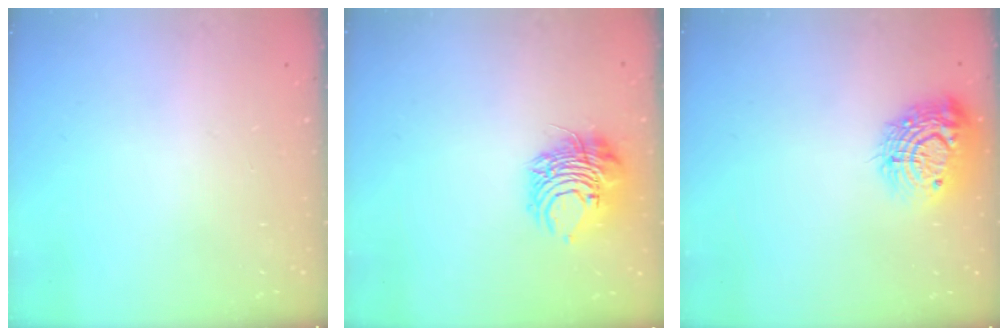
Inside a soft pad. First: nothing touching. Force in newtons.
{"total": 10.5, "press": 10.5, "slide": 1.4}
{"total": 14.6, "press": 14.6, "slide": 1.0}